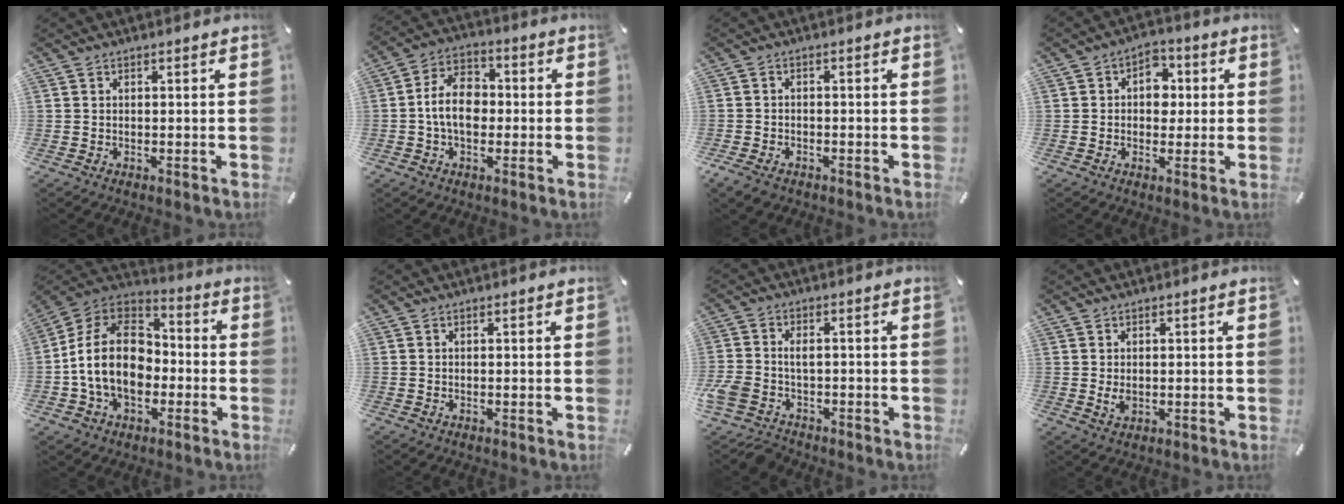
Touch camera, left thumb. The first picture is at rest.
{"total": 9.6, "force": [-1.2, 6.7, 6.8], "torque": [-0.132, 0.016, -0.021]}
{"total": 3.0, "force": [-2.0, 1.8, 1.3], "torque": [-0.036, 0.006, -0.041]}
{"total": 6.5, "force": [0.2, 5.4, 3.7], "torque": [-0.045, 0.006, 0.000]}
{"total": 17.3, "force": [-3.2, 13.0, 11.0], "torque": [-0.230, 0.026, -0.062]}
{"total": 0.0}
{"total": 6.2, "force": [-2.1, 4.6, 3.6], "torque": [-0.091, 0.007, -0.040]}
{"total": 2.3, "force": [-0.1, 1.5, 1.7], "torque": [-0.041, 0.000, -0.003]}